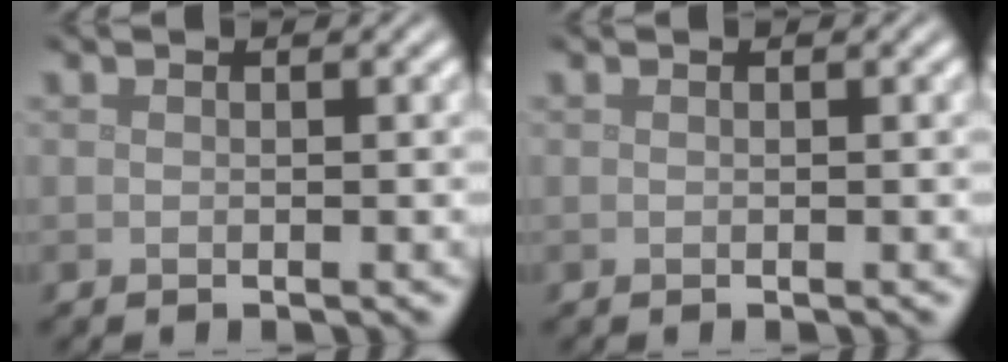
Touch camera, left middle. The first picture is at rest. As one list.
[{"total": 0.0}]